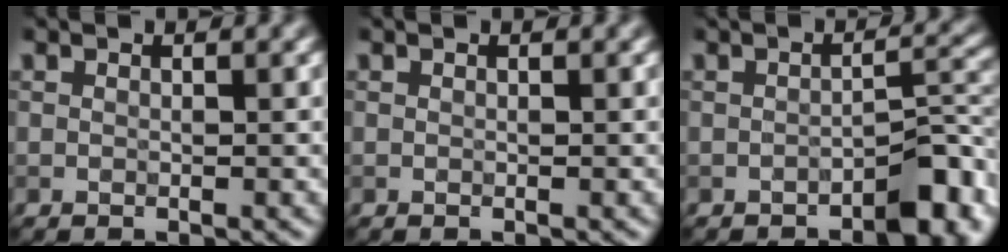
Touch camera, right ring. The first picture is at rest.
{"total": 0.0}
{"total": 3.9, "force": [-3.2, 0.6, 2.2], "torque": [-0.033, 0.012, -0.028]}